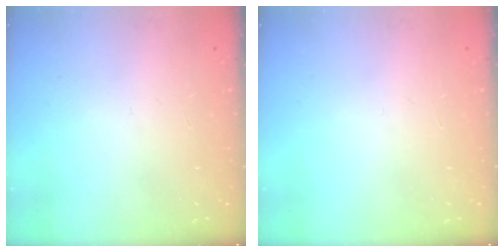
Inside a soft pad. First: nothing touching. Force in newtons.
{"total": 0.0}